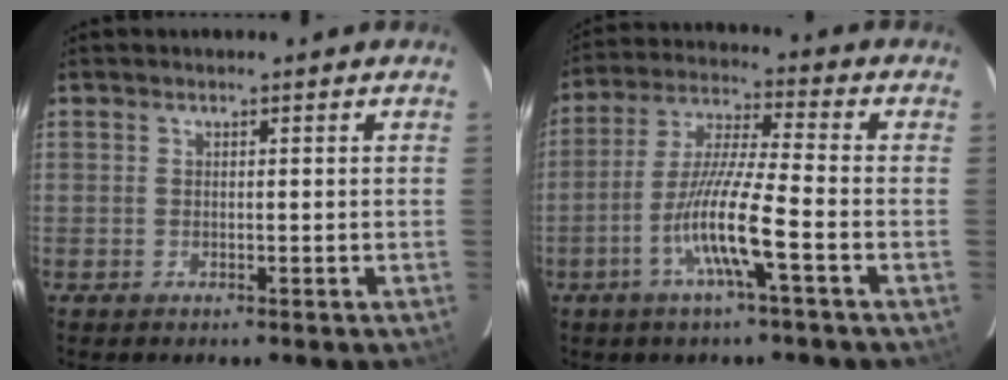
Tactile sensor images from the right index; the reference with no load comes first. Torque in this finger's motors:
{"motor_torque": [1.52, -0.62, 0.91, 0.21]}